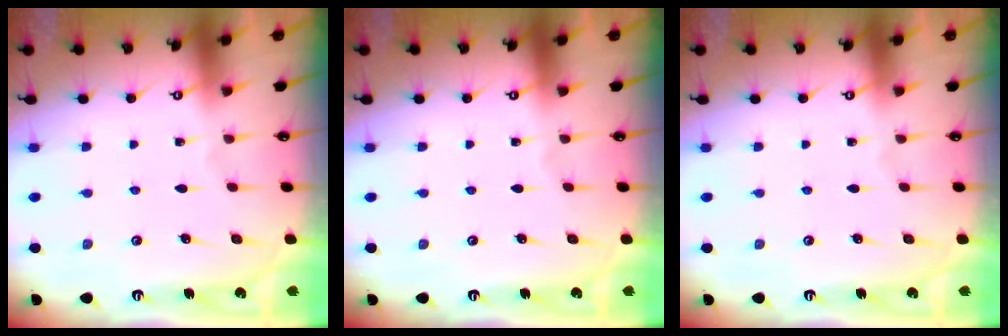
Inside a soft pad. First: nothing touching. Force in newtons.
{"total": 0.0}
{"total": 0.0}